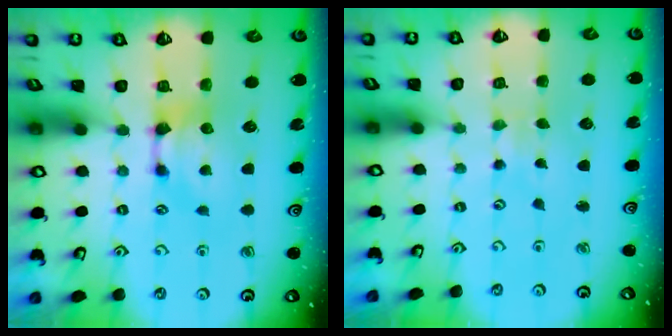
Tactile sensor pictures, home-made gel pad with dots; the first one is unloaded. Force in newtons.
{"total": 4.6, "press": 4.6, "slide": 0.1}